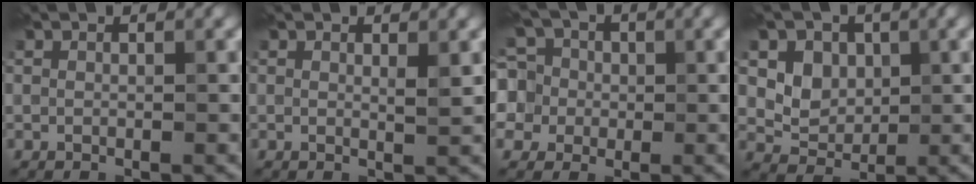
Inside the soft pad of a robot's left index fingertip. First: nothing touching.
{"total": 0.9, "force": [0.3, 0.1, 0.9], "torque": [-0.015, 0.000, 0.006]}
{"total": 9.0, "force": [2.4, 7.9, 3.7], "torque": [-0.090, 0.049, 0.010]}
{"total": 4.2, "force": [1.5, 3.3, 2.2], "torque": [-0.046, -0.006, 0.033]}